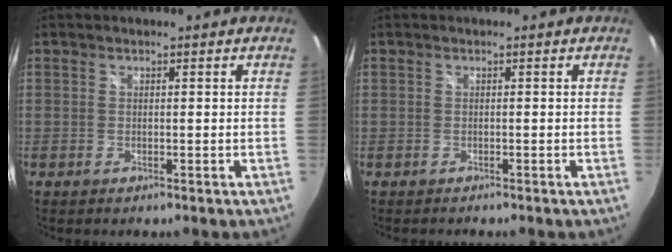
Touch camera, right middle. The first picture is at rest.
{"total": 0.7, "force": [0.0, -0.6, -0.3], "torque": [0.007, -0.003, -0.006]}